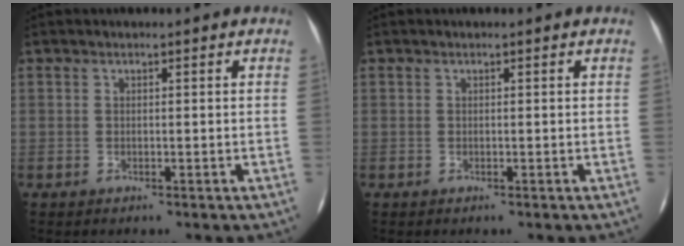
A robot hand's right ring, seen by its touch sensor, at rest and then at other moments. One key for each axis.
{"total": 0.0}